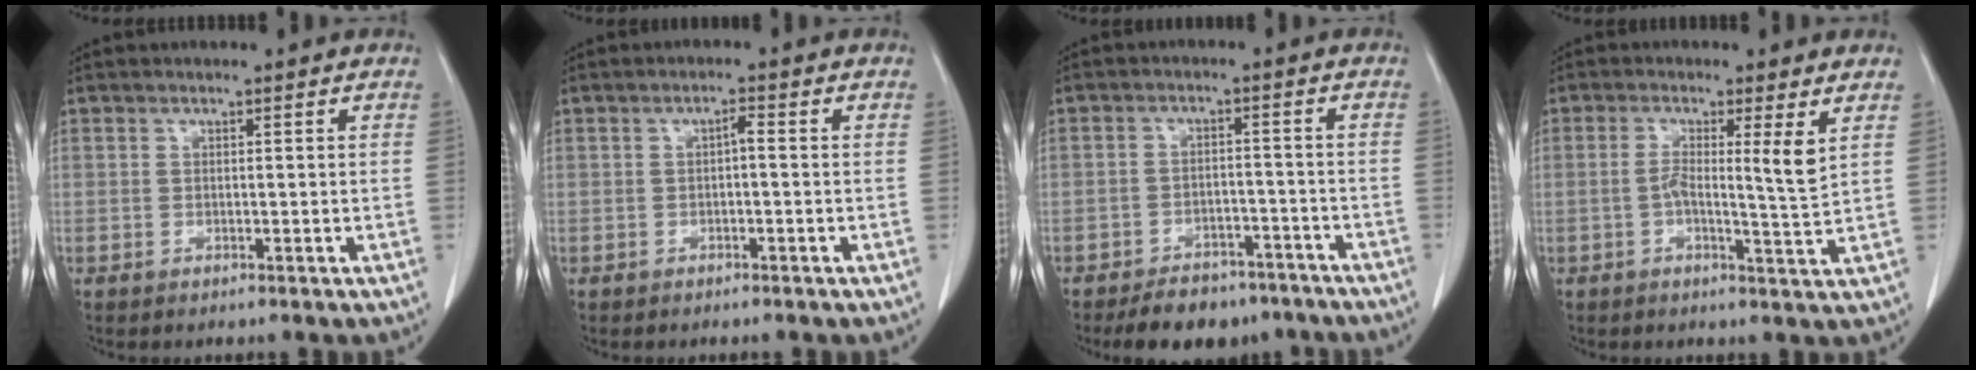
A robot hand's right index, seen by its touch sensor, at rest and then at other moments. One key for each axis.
{"total": 1.3, "fx": -0.2, "fy": 0.3, "fz": 1.3, "tx": -0.023, "ty": 0.004, "tz": -0.002}
{"total": 10.2, "fx": -8.5, "fy": 4.7, "fz": 3.3, "tx": -0.033, "ty": 0.005, "tz": -0.114}
{"total": 4.8, "fx": 1.2, "fy": 0.3, "fz": 4.7, "tx": -0.081, "ty": -0.001, "tz": 0.019}